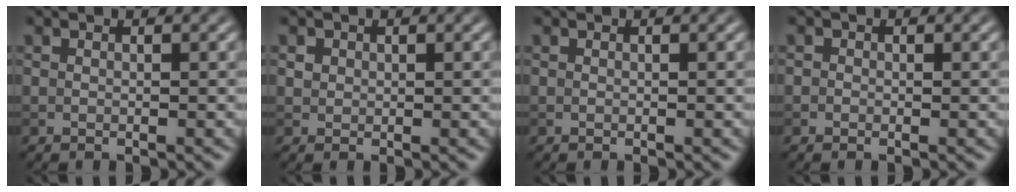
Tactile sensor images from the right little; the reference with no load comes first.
{"total": 0.8, "force": [0.3, 0.7, 0.2], "torque": [-0.001, -0.003, 0.008]}
{"total": 0.0}
{"total": 0.5, "force": [-0.1, 0.5, 0.1], "torque": [0.002, -0.006, -0.005]}